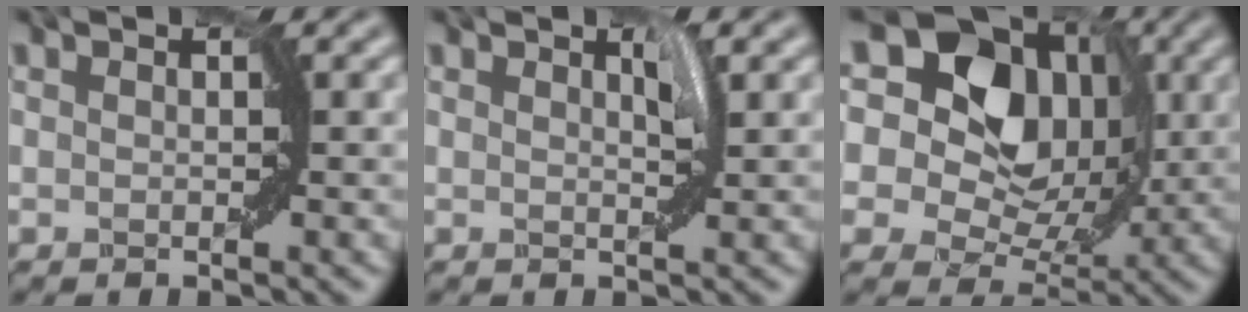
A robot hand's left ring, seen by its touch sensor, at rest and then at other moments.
{"total": 1.5, "force": [0.9, 0.6, 1.0], "torque": [0.005, -0.005, 0.005]}
{"total": 15.9, "force": [6.1, 12.1, 8.4], "torque": [-0.135, 0.059, 0.096]}